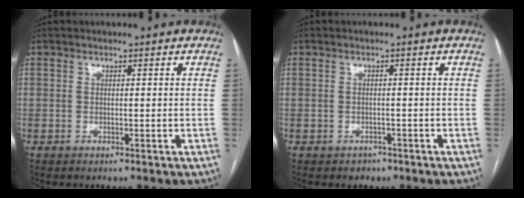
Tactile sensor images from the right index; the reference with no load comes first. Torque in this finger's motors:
{"motor_torque": [-0.03, 0.01, 0.03, 0.00]}